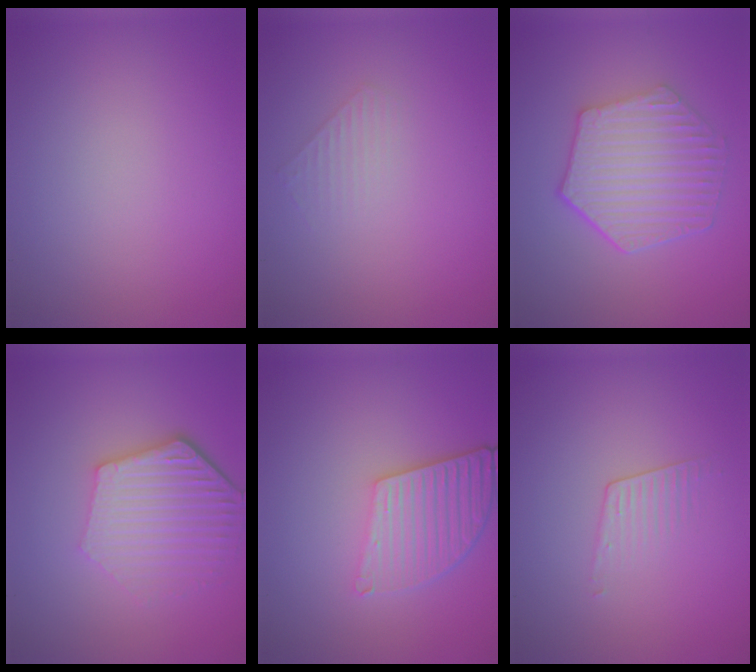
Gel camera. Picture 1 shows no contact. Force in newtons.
{"total": 1.3, "press": 1.3, "slide": 0.2}
{"total": 6.2, "press": 4.8, "slide": 3.9}
{"total": 5.7, "press": 4.3, "slide": 3.8}
{"total": 5.0, "press": 3.8, "slide": 3.3}
{"total": 1.1, "press": 0.4, "slide": 1.1}